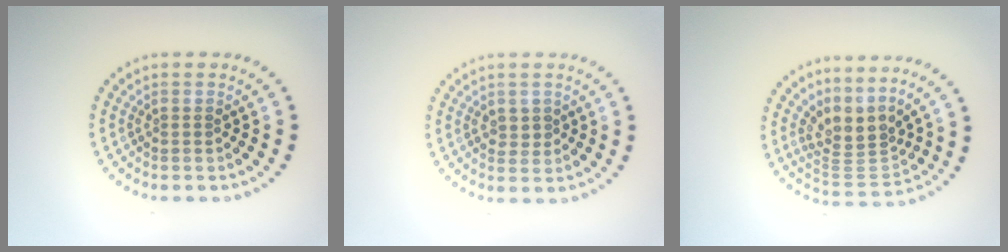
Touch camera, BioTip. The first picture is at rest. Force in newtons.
{"total": 1.0, "press": 0.9, "slide": 0.3}
{"total": 3.7, "press": 2.7, "slide": 2.5}